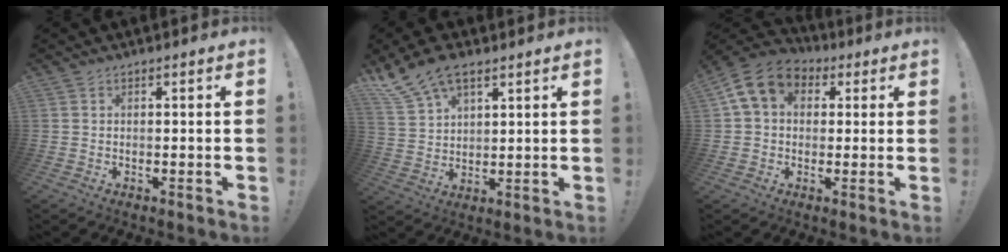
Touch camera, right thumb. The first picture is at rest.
{"total": 10.9, "force": [7.4, 5.5, 5.8], "torque": [-0.115, -0.031, 0.146]}
{"total": 11.9, "force": [3.7, 9.0, 6.9], "torque": [-0.105, 0.001, 0.078]}